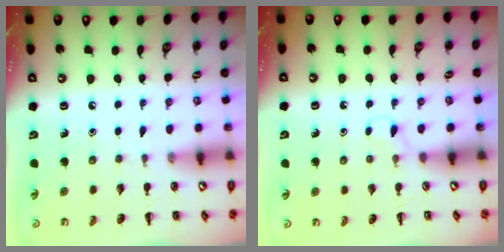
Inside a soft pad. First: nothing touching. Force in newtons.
{"total": 2.3, "press": 2.2, "slide": 0.8}